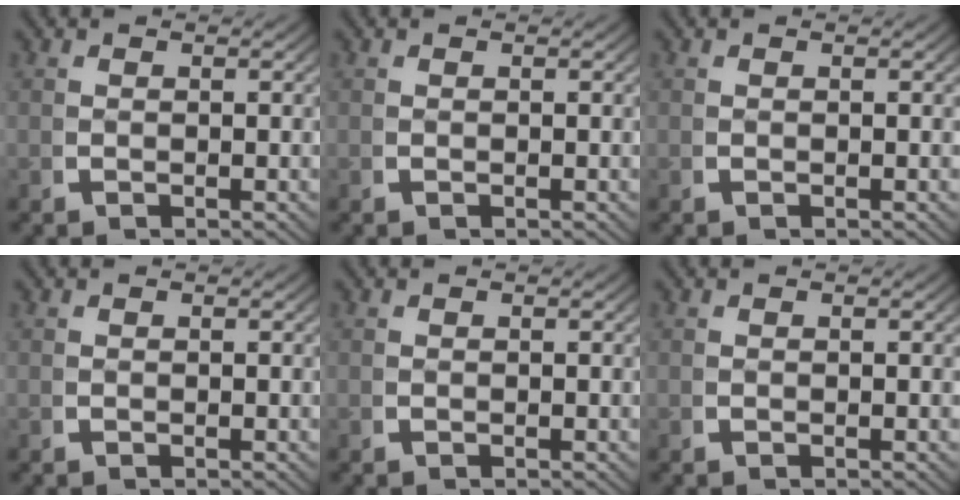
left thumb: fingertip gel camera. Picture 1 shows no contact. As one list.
[{"total": 0.0}, {"total": 0.0}, {"total": 0.0}, {"total": 0.0}, {"total": 0.0}]